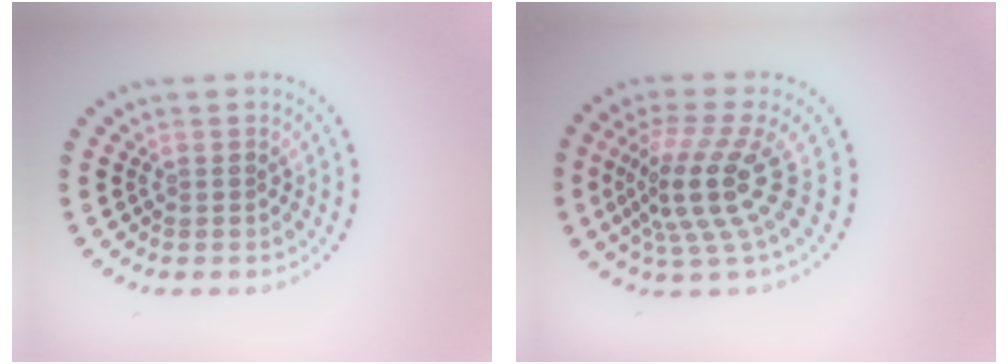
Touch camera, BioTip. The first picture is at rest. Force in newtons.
{"total": 5.0, "press": 3.5, "slide": 3.6}